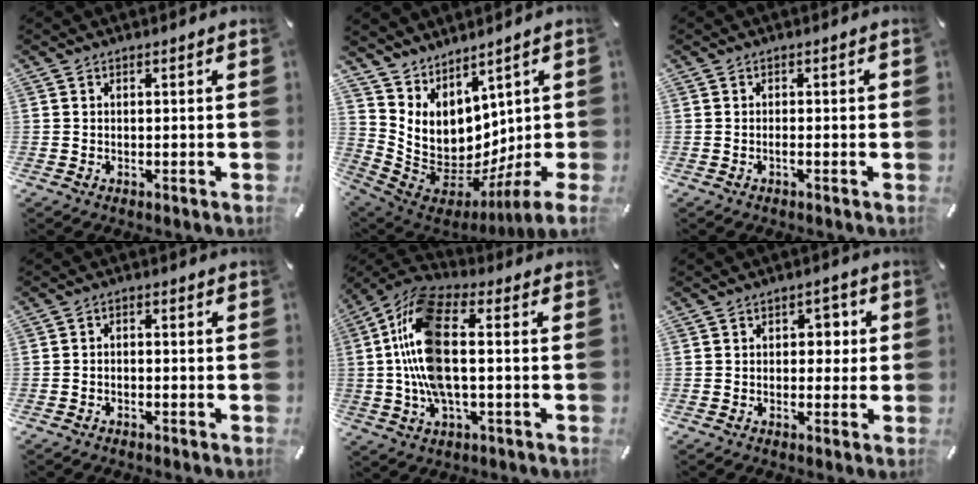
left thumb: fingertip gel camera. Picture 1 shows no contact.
{"total": 8.0, "force": [2.8, 5.8, 4.7], "torque": [-0.133, -0.055, 0.062]}
{"total": 1.3, "force": [-0.4, 0.3, 1.2], "torque": [-0.022, 0.001, -0.007]}
{"total": 1.8, "force": [-1.6, 0.6, 0.6], "torque": [-0.011, 0.008, -0.031]}
{"total": 16.4, "force": [0.3, 7.4, 14.7], "torque": [-0.313, -0.004, 0.002]}
{"total": 4.2, "force": [0.3, 3.0, 3.0], "torque": [-0.022, -0.005, -0.009]}